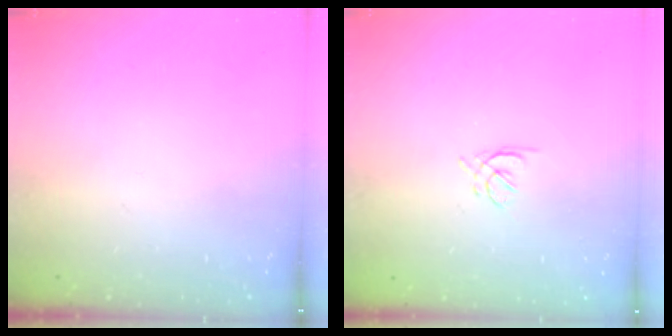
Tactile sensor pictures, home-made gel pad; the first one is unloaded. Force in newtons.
{"total": 2.8, "press": 2.8, "slide": 0.7}